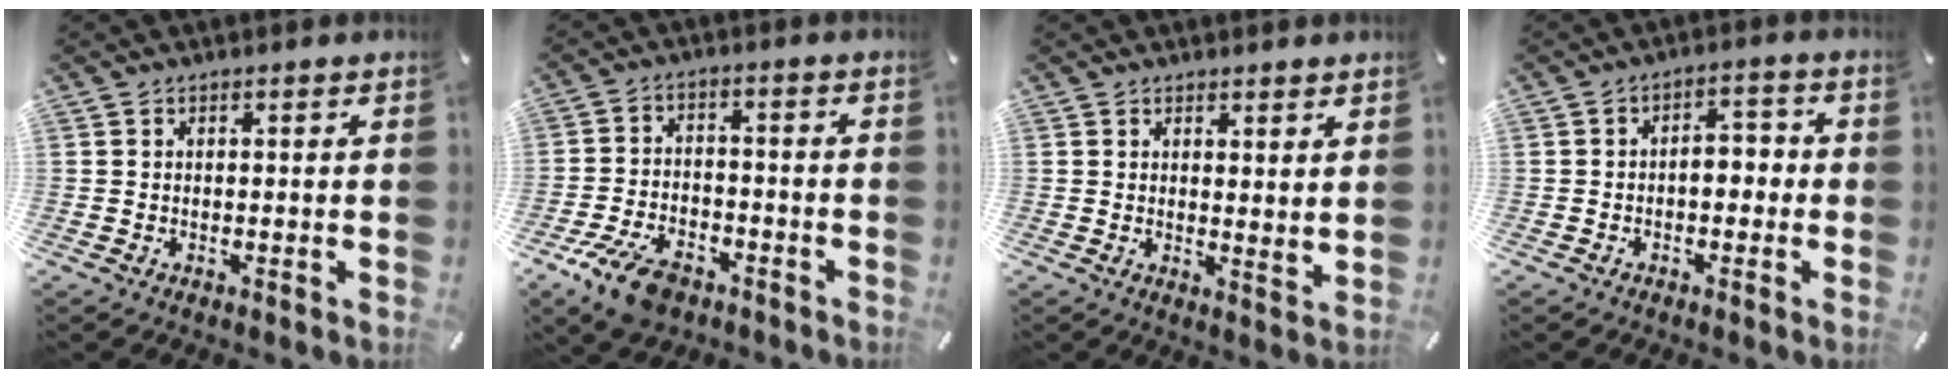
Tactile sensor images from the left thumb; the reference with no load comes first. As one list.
[{"total": 9.6, "force": [-6.1, 5.3, 5.2], "torque": [-0.109, 0.030, -0.112]}, {"total": 2.5, "force": [2.4, 0.7, 0.2], "torque": [0.008, -0.019, 0.043]}, {"total": 4.3, "force": [-1.7, 2.8, 2.9], "torque": [-0.045, 0.013, -0.035]}]